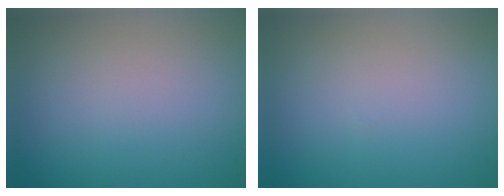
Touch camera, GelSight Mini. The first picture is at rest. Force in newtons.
{"total": 0.0}